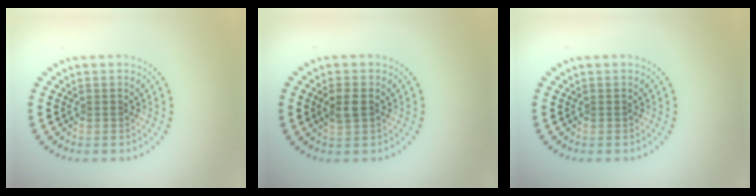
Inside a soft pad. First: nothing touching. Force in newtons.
{"total": 1.8, "press": 1.8, "slide": 0.2}
{"total": 0.0}